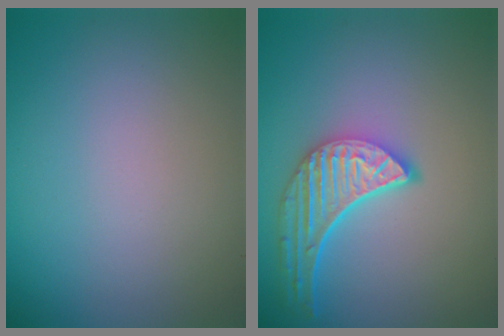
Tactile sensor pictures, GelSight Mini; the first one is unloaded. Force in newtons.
{"total": 5.1, "press": 4.0, "slide": 3.1}